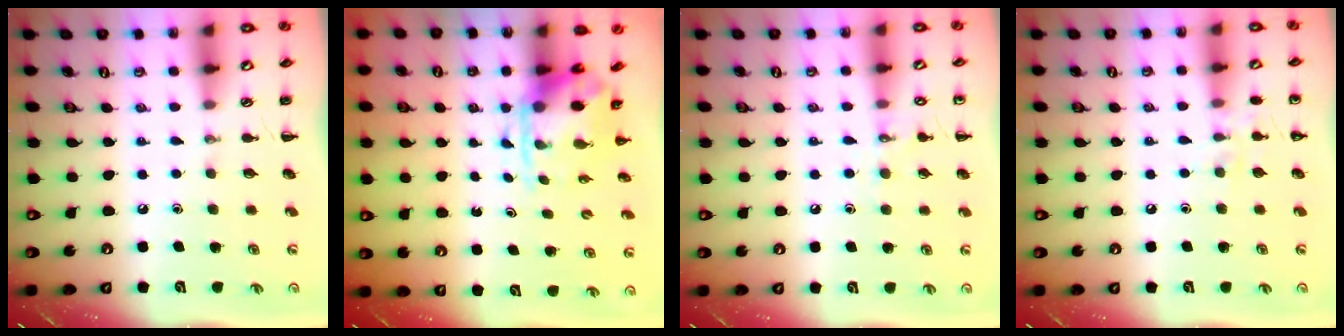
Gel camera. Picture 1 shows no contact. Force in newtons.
{"total": 3.7, "press": 3.6, "slide": 0.9}
{"total": 7.1, "press": 6.8, "slide": 1.9}
{"total": 6.8, "press": 6.6, "slide": 1.9}